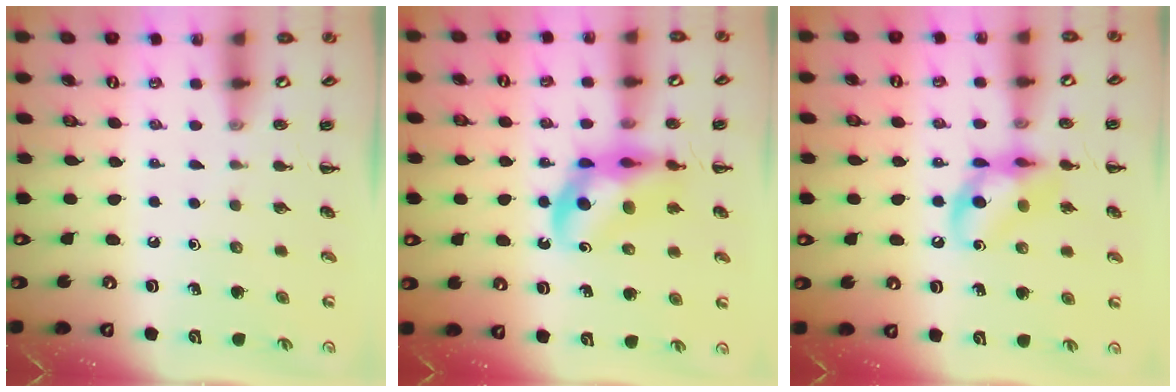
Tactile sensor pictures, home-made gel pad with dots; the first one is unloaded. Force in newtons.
{"total": 12.9, "press": 12.4, "slide": 3.7}
{"total": 13.3, "press": 13.1, "slide": 2.5}